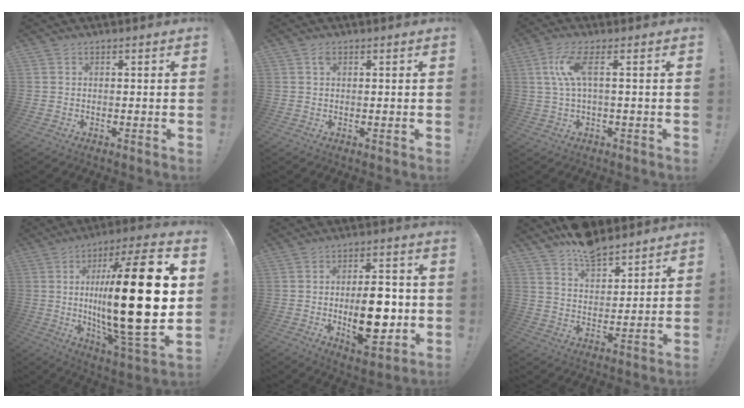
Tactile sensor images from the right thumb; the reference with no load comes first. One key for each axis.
{"total": 1.1, "fx": 0.6, "fy": 0.7, "fz": 0.7, "tx": -0.005, "ty": -0.001, "tz": 0.009}
{"total": 8.3, "fx": 1.8, "fy": 1.7, "fz": 7.9, "tx": -0.158, "ty": 0.001, "tz": 0.032}
{"total": 30.2, "fx": 1.9, "fy": 7.2, "fz": 29.2, "tx": -0.501, "ty": -0.020, "tz": 0.021}
{"total": 15.1, "fx": -1.8, "fy": 7.2, "fz": 13.1, "tx": -0.205, "ty": -0.005, "tz": -0.033}
{"total": 10.6, "fx": 8.6, "fy": 4.9, "fz": 3.6, "tx": -0.066, "ty": -0.063, "tz": 0.162}